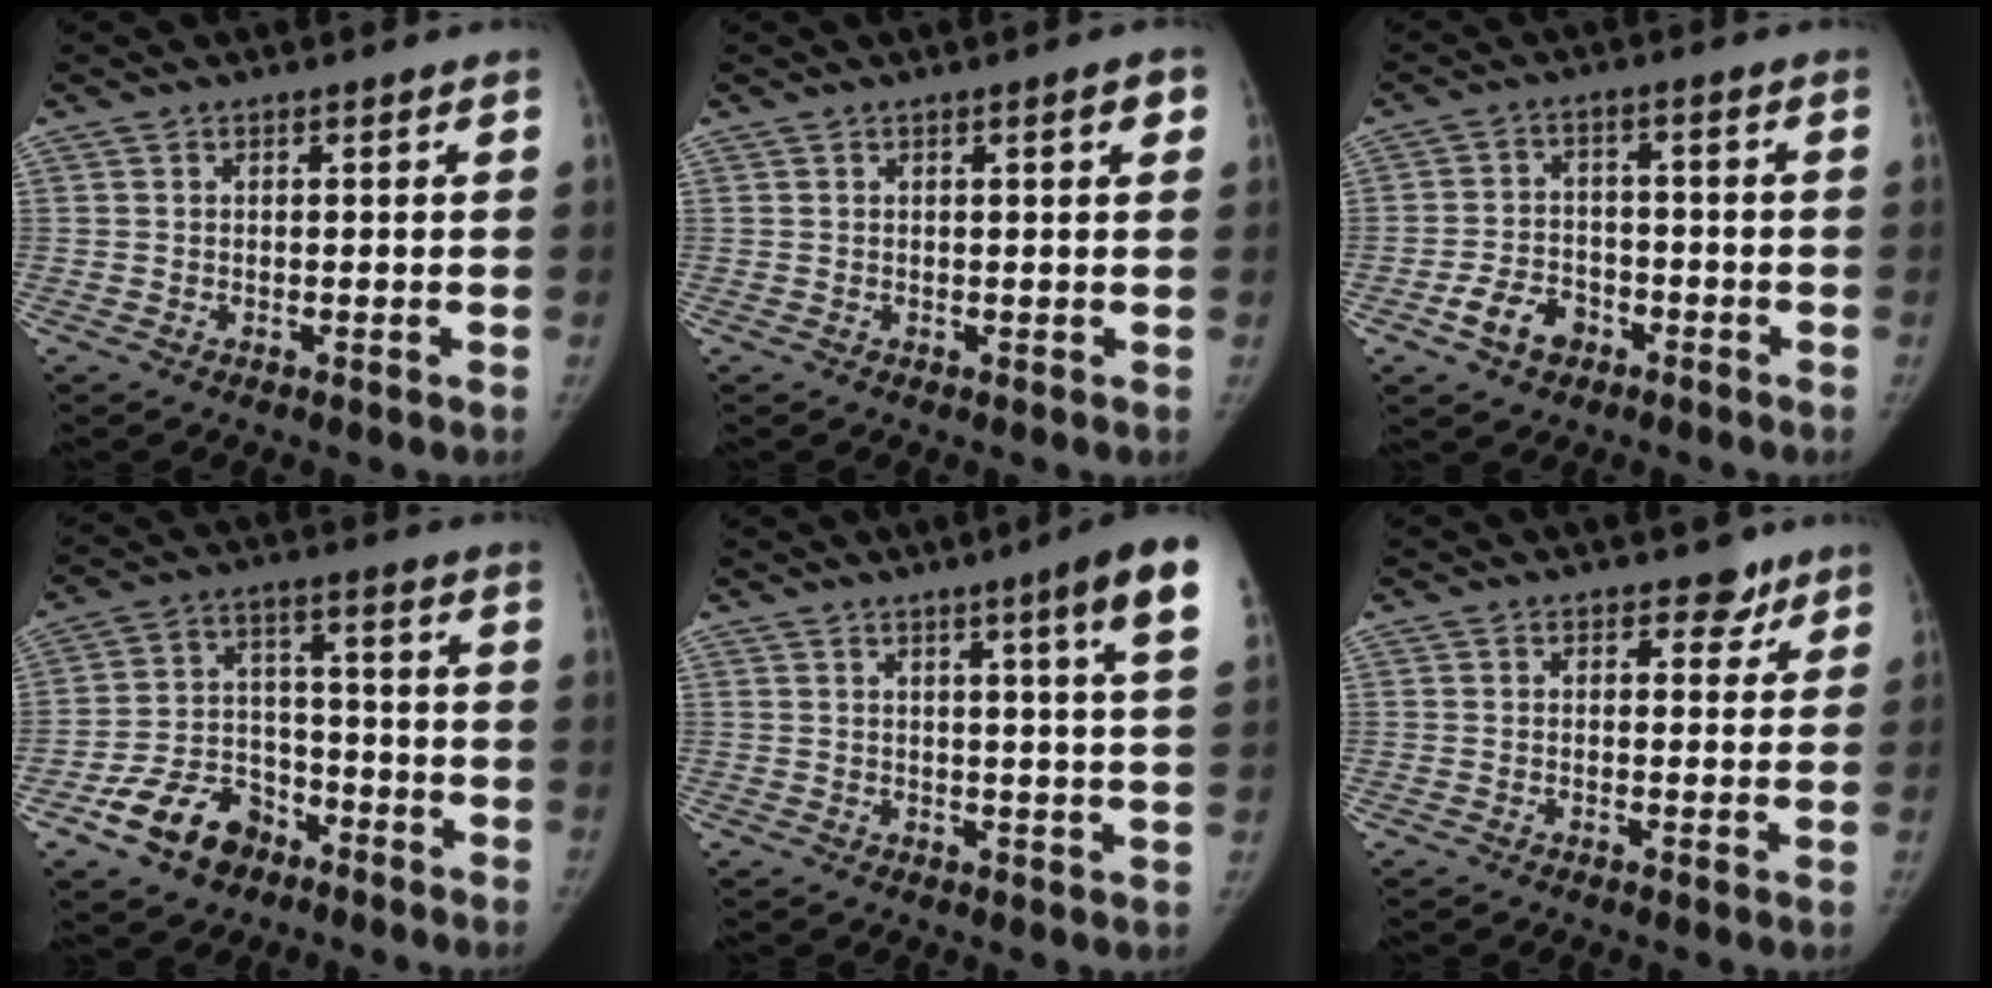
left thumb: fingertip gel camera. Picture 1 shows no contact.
{"total": 2.3, "force": [0.9, 0.4, 2.0], "torque": [-0.022, 0.001, 0.011]}
{"total": 6.8, "force": [-3.9, 4.7, 3.0], "torque": [-0.041, 0.028, -0.064]}
{"total": 12.0, "force": [-7.3, 8.1, 4.9], "torque": [-0.056, 0.056, -0.123]}
{"total": 10.0, "force": [5.6, -0.4, 8.3], "torque": [-0.102, -0.023, 0.059]}
{"total": 3.3, "force": [2.3, 2.1, 1.0], "torque": [0.016, -0.011, 0.027]}